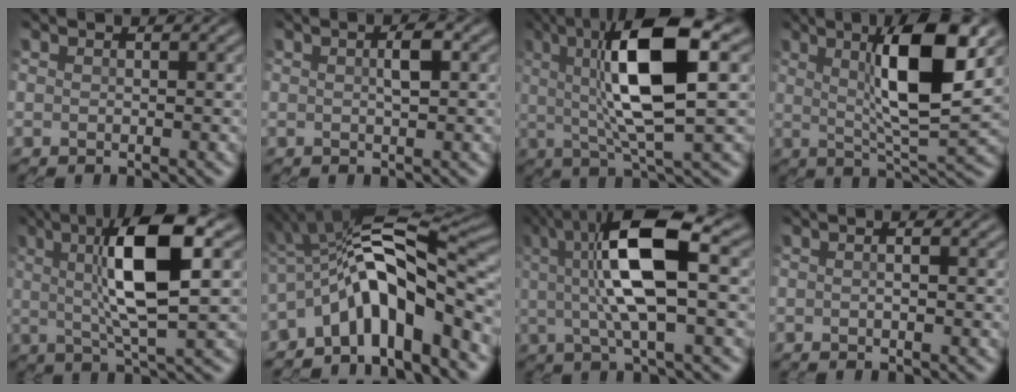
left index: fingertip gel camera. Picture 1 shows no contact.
{"total": 2.2, "force": [0.4, 0.7, 2.0], "torque": [-0.041, 0.005, 0.008]}
{"total": 10.4, "force": [2.2, 2.4, 9.9], "torque": [-0.173, 0.010, 0.036]}
{"total": 8.7, "force": [2.6, 1.5, 8.2], "torque": [-0.136, 0.001, 0.045]}
{"total": 8.7, "force": [1.9, 1.7, 8.3], "torque": [-0.140, 0.010, 0.031]}
{"total": 9.5, "force": [-3.8, 3.4, 8.1], "torque": [-0.108, 0.025, -0.078]}
{"total": 9.8, "force": [2.0, 2.7, 9.3], "torque": [-0.174, 0.014, 0.029]}
{"total": 1.1, "force": [-0.2, 0.3, 1.0], "torque": [-0.014, 0.003, -0.003]}